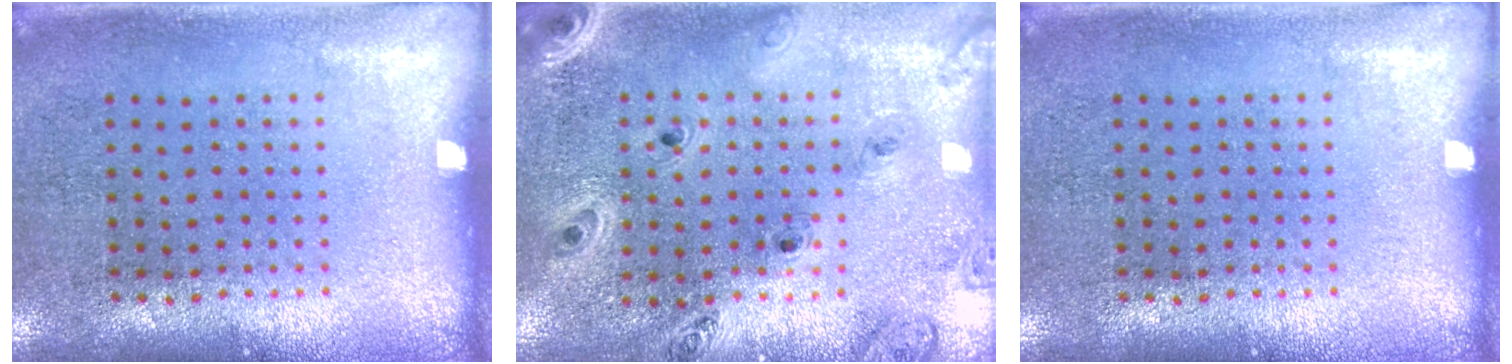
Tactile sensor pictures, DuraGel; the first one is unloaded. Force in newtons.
{"total": 1.4, "press": 1.3, "slide": 0.2}
{"total": 0.0}